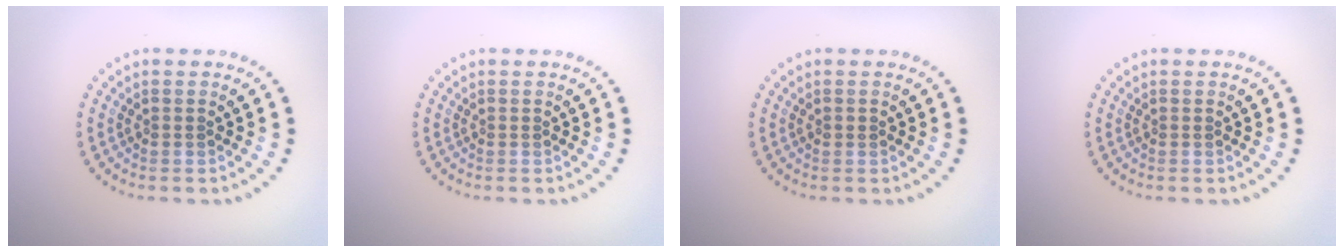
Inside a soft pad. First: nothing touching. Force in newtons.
{"total": 0.0}
{"total": 0.6, "press": 0.6, "slide": 0.0}
{"total": 0.0}